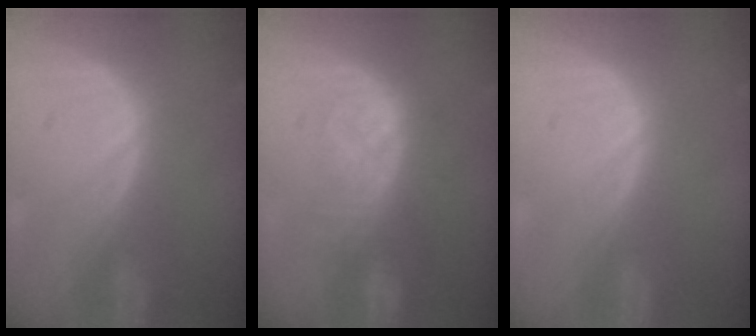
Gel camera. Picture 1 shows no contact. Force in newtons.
{"total": 8.3, "press": 7.2, "slide": 4.0}
{"total": 0.0}